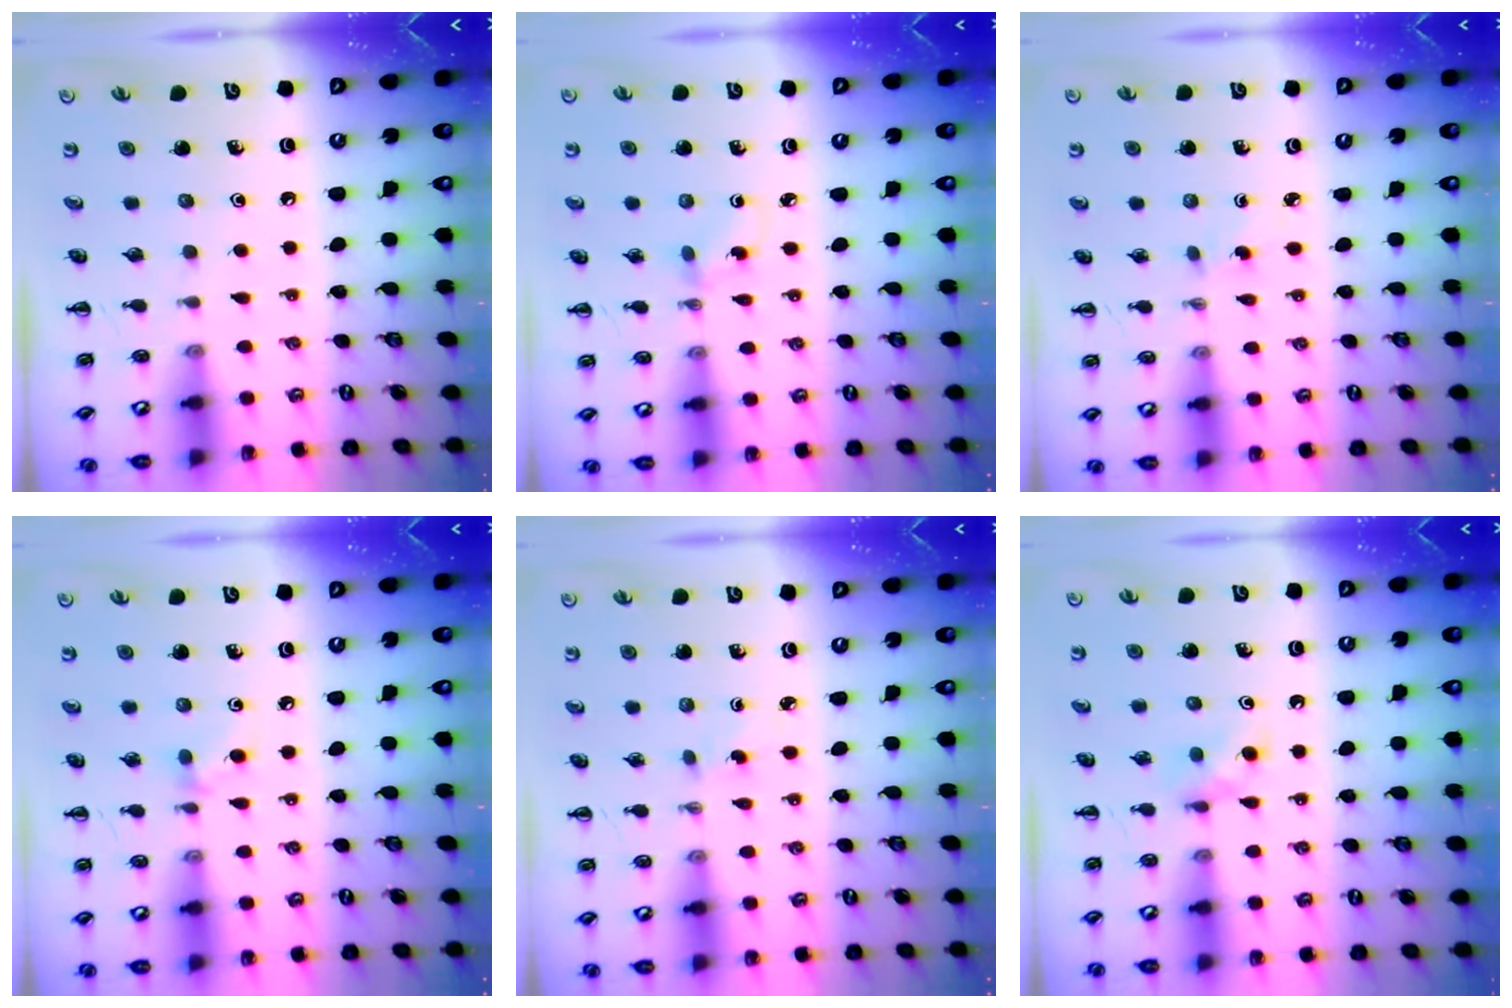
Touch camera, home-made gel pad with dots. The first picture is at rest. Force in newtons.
{"total": 1.7, "press": 1.5, "slide": 0.9}
{"total": 2.3, "press": 2.1, "slide": 0.9}
{"total": 5.0, "press": 4.6, "slide": 1.9}
{"total": 2.3, "press": 2.1, "slide": 0.9}
{"total": 3.1, "press": 2.8, "slide": 1.3}